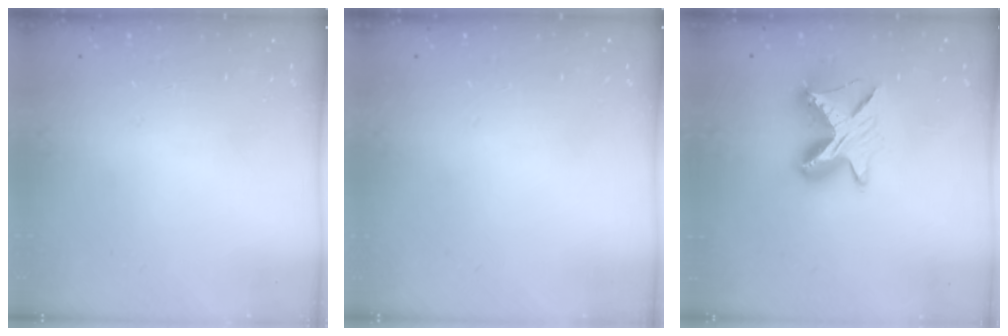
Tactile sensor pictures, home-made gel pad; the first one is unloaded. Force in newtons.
{"total": 0.0}
{"total": 10.2, "press": 10.1, "slide": 0.6}